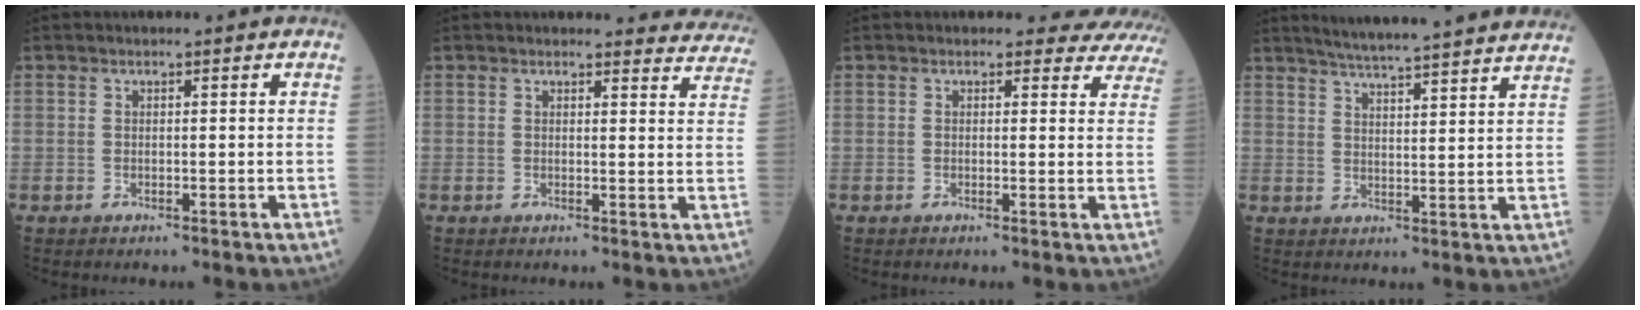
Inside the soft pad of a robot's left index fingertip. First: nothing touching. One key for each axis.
{"total": 9.5, "fx": 9.2, "fy": 2.1, "fz": 0.0, "tx": 0.050, "ty": -0.040, "tz": 0.057}
{"total": 7.7, "fx": 7.1, "fy": 2.8, "fz": -0.4, "tx": 0.055, "ty": -0.013, "tz": 0.032}
{"total": 20.0, "fx": 18.4, "fy": -0.3, "fz": 7.9, "tx": -0.122, "ty": -0.014, "tz": 0.235}